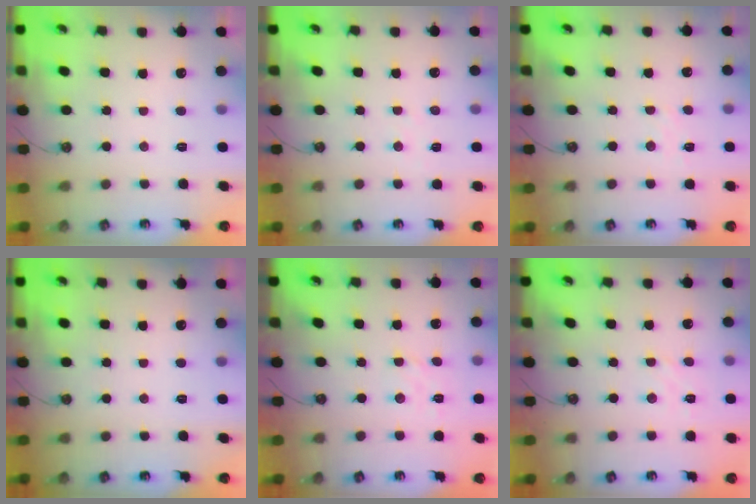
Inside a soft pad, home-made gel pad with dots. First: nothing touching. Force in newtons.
{"total": 3.0, "press": 3.0, "slide": 0.4}
{"total": 5.4, "press": 5.3, "slide": 0.6}
{"total": 0.0}
{"total": 1.8, "press": 1.7, "slide": 0.6}
{"total": 1.8, "press": 1.7, "slide": 0.5}